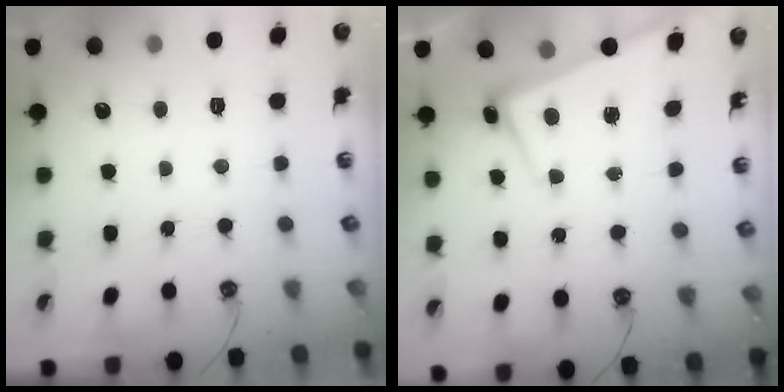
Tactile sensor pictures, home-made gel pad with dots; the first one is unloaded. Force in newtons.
{"total": 2.5, "press": 2.4, "slide": 0.5}